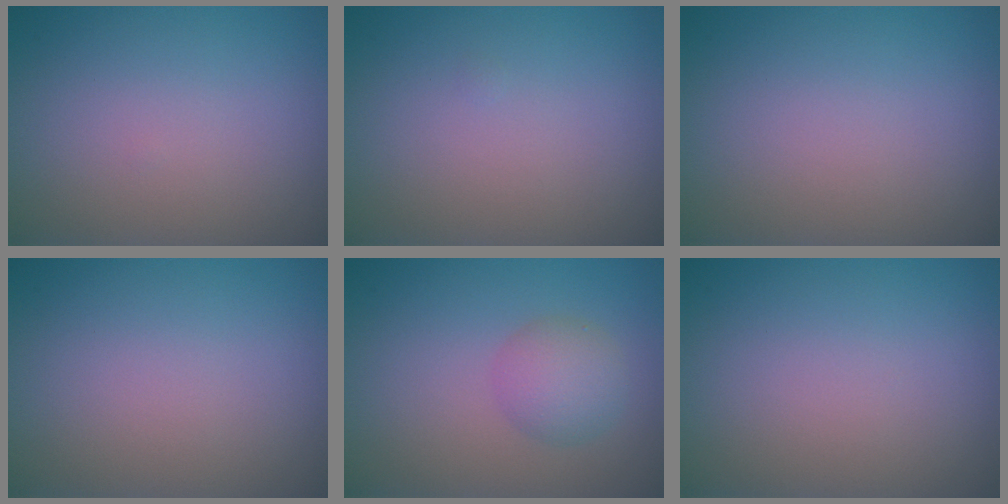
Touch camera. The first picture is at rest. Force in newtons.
{"total": 0.0}
{"total": 0.0}
{"total": 0.0}
{"total": 2.9, "press": 2.9, "slide": 0.1}
{"total": 0.0}